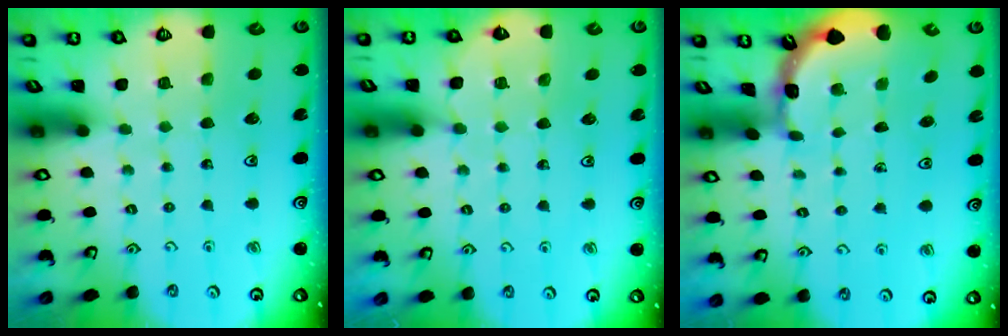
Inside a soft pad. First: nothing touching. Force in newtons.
{"total": 6.9, "press": 6.6, "slide": 1.9}
{"total": 1.7, "press": 1.7, "slide": 0.1}